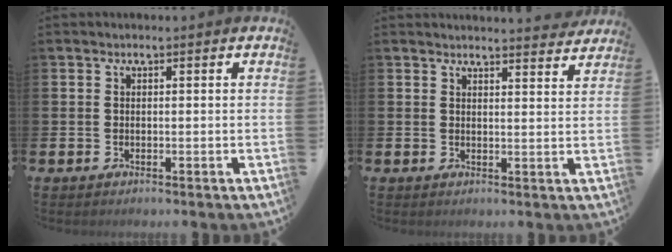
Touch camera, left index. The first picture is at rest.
{"total": 3.1, "force": [3.1, -0.2, -0.1], "torque": [0.017, -0.028, 0.052]}